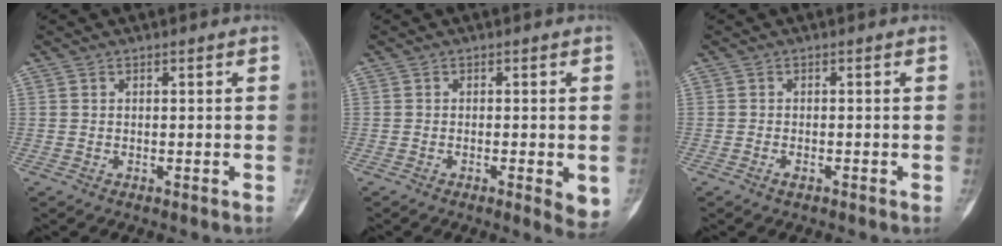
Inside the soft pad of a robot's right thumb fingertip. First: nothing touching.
{"total": 4.2, "force": [-1.1, 1.2, 3.9], "torque": [-0.054, -0.010, -0.016]}
{"total": 1.0, "force": [-0.6, 0.5, 0.7], "torque": [-0.016, 0.001, -0.013]}